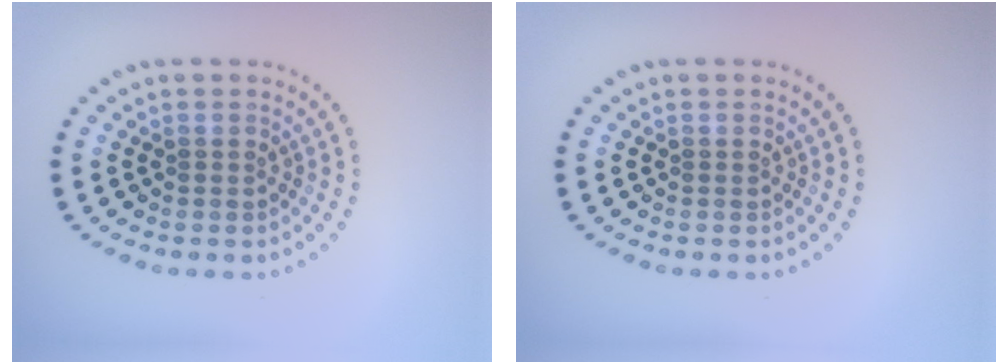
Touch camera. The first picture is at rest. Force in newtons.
{"total": 0.0}